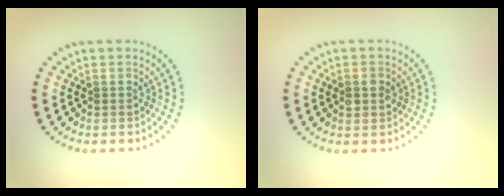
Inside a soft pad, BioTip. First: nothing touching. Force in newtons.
{"total": 1.4, "press": 1.4, "slide": 0.2}